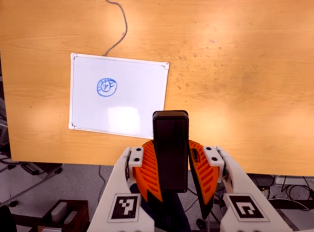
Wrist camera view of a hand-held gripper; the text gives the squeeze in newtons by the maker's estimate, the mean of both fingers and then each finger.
{"total": 10.9, "left": 8.6, "right": 13.3}